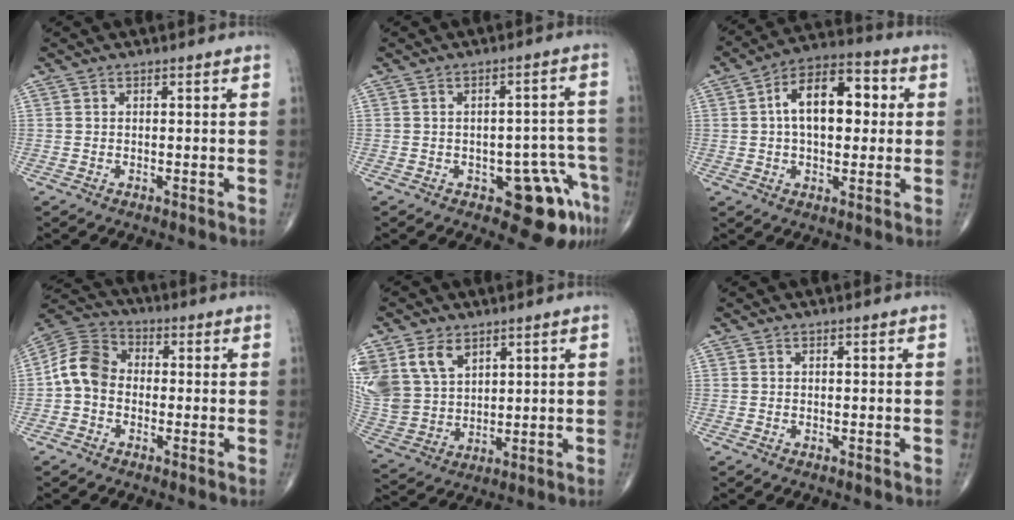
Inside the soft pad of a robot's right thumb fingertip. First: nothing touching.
{"total": 9.7, "force": [-5.0, 4.5, 6.9], "torque": [-0.046, 0.033, -0.056]}
{"total": 14.1, "force": [2.0, 8.1, 11.4], "torque": [-0.161, 0.027, 0.022]}
{"total": 8.7, "force": [-1.1, 6.8, 5.2], "torque": [-0.090, 0.028, -0.037]}
{"total": 15.8, "force": [7.3, 11.2, 8.4], "torque": [-0.185, -0.005, 0.160]}
{"total": 0.0}